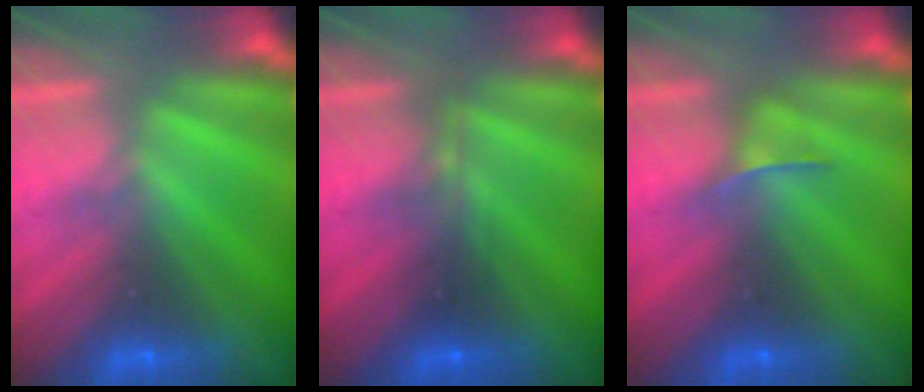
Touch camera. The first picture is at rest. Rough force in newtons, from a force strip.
{"total": 2.3}
{"total": 2.4}